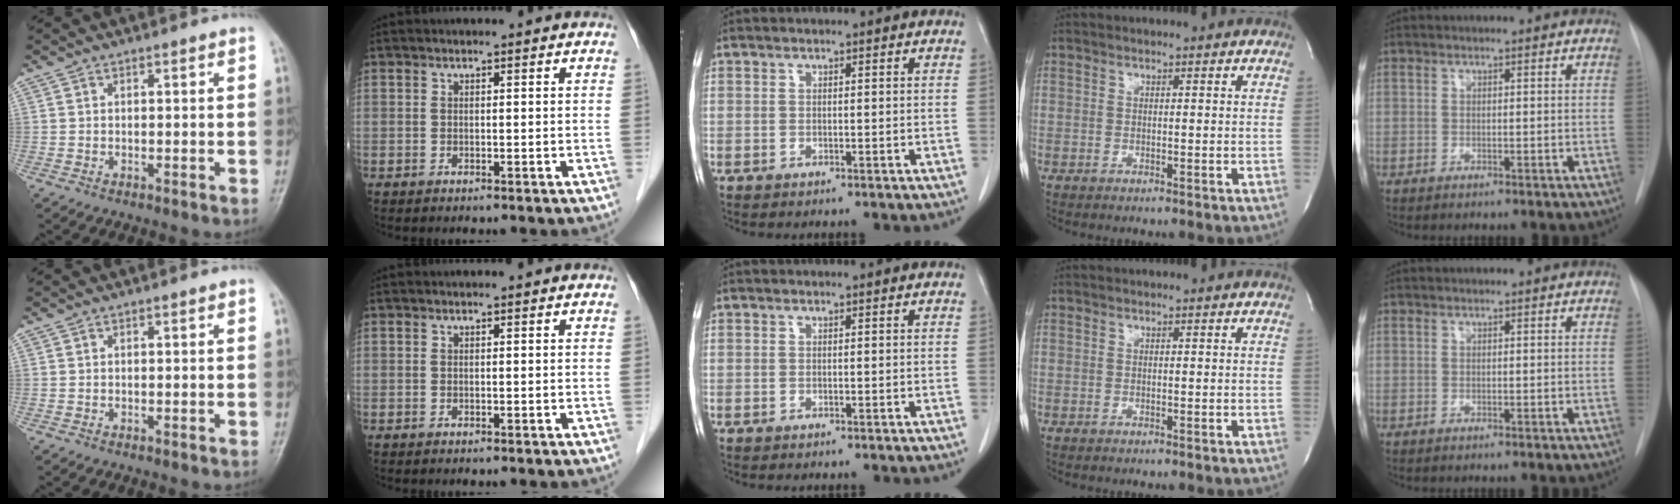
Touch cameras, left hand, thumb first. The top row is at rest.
{}